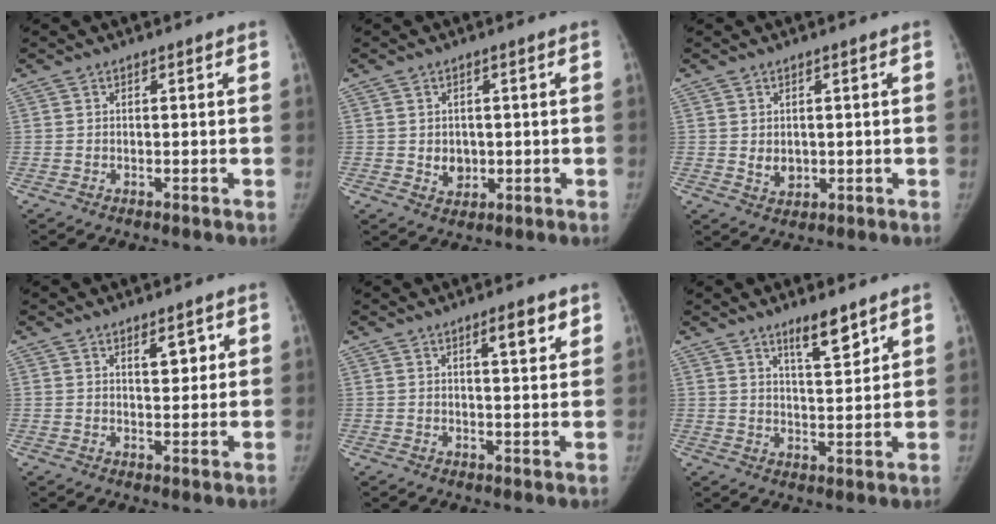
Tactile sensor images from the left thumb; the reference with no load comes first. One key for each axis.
{"total": 3.4, "fx": 0.0, "fy": 2.9, "fz": 1.8, "tx": -0.011, "ty": -0.001, "tz": 0.010}
{"total": 2.9, "fx": 0.3, "fy": 2.3, "fz": 1.8, "tx": -0.019, "ty": -0.007, "tz": 0.015}
{"total": 3.9, "fx": 1.9, "fy": 1.8, "fz": 2.9, "tx": -0.022, "ty": -0.011, "tz": 0.029}
{"total": 5.1, "fx": 2.9, "fy": 1.3, "fz": 4.0, "tx": -0.047, "ty": -0.016, "tz": 0.043}
{"total": 6.4, "fx": 4.7, "fy": 1.4, "fz": 4.2, "tx": -0.053, "ty": -0.037, "tz": 0.077}